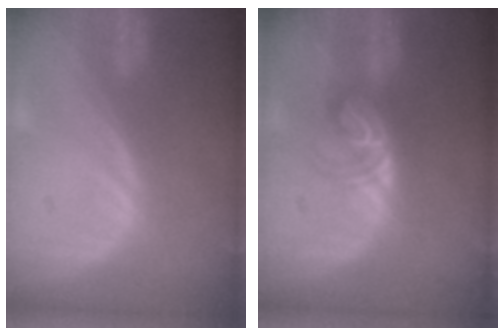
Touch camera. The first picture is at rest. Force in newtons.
{"total": 5.9, "press": 5.2, "slide": 2.9}